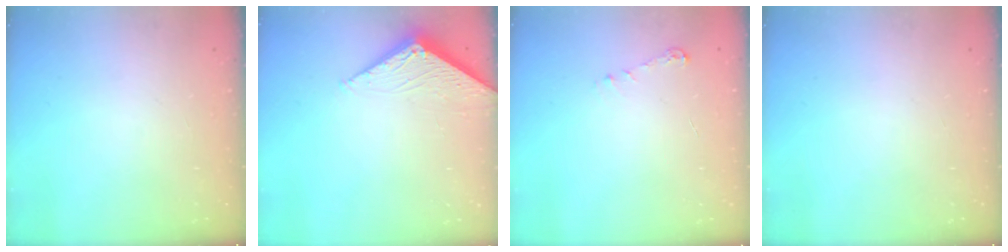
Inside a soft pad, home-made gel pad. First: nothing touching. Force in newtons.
{"total": 4.0, "press": 4.0, "slide": 0.5}
{"total": 4.0, "press": 3.9, "slide": 0.5}
{"total": 0.0}